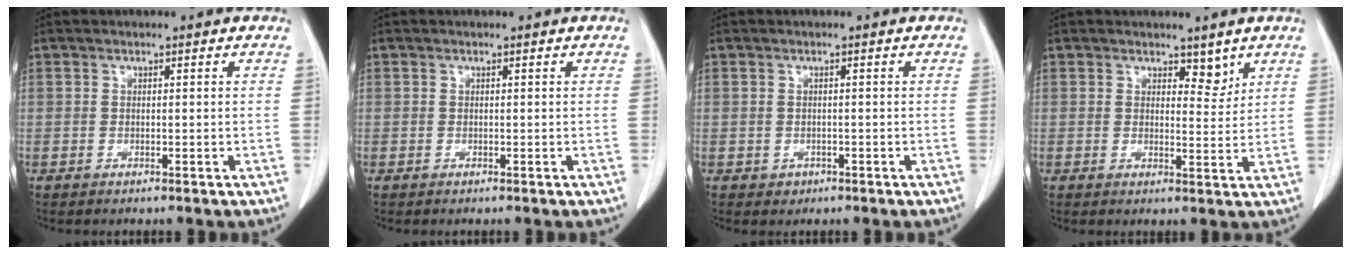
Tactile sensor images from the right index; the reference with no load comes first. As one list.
[{"total": 0.0}, {"total": 1.1, "force": [-0.4, 1.0, 0.2], "torque": [-0.002, 0.005, -0.002]}, {"total": 3.2, "force": [2.3, 1.4, 1.6], "torque": [-0.016, -0.007, 0.035]}]